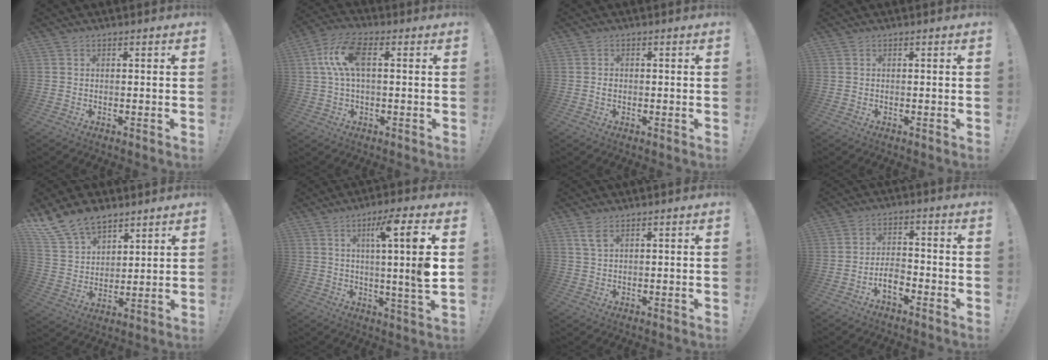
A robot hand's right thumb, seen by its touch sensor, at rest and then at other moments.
{"total": 11.5, "force": [2.1, 5.7, 9.8], "torque": [-0.210, 0.011, 0.041]}
{"total": 0.7, "force": [-0.1, 0.6, 0.4], "torque": [0.000, 0.000, -0.003]}
{"total": 0.0}
{"total": 13.4, "force": [10.5, 6.9, 4.7], "torque": [-0.097, -0.070, 0.204]}
{"total": 12.9, "force": [2.5, -0.5, 12.7], "torque": [-0.197, -0.007, 0.018]}
{"total": 3.5, "force": [2.0, 1.1, 2.7], "torque": [-0.048, -0.006, 0.036]}
{"total": 5.9, "force": [-3.5, 2.9, 3.8], "torque": [-0.067, 0.010, -0.061]}